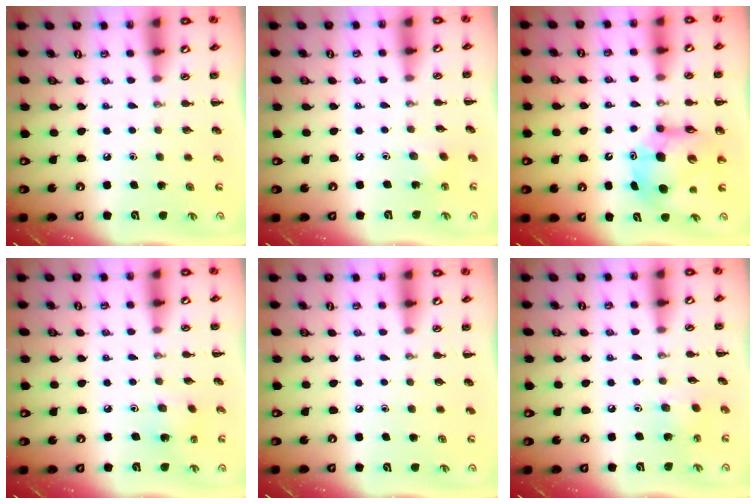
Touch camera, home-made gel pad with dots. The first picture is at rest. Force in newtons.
{"total": 2.5, "press": 2.4, "slide": 0.8}
{"total": 10.7, "press": 10.3, "slide": 3.1}
{"total": 2.1, "press": 1.9, "slide": 0.7}
{"total": 0.0}
{"total": 5.4, "press": 5.2, "slide": 1.4}